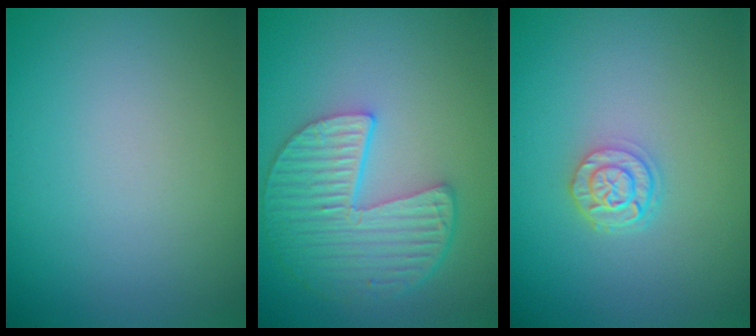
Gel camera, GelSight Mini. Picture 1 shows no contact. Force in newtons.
{"total": 6.0, "press": 4.6, "slide": 3.8}
{"total": 2.3, "press": 1.9, "slide": 1.4}